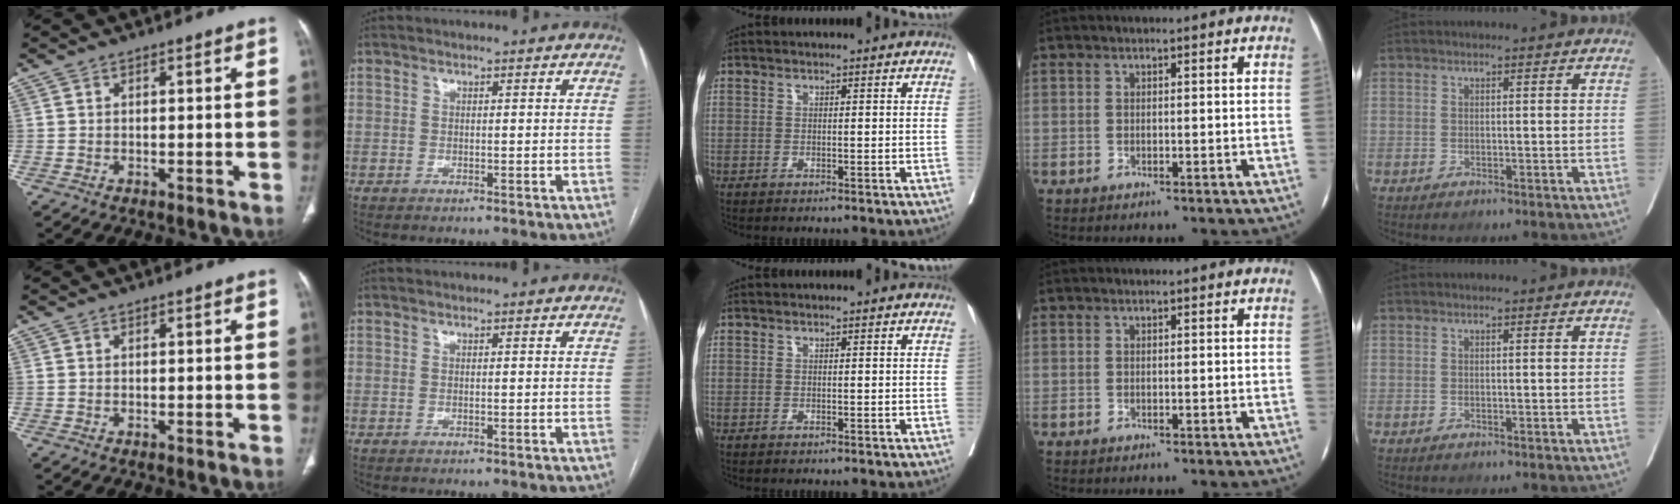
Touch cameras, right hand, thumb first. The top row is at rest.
{}